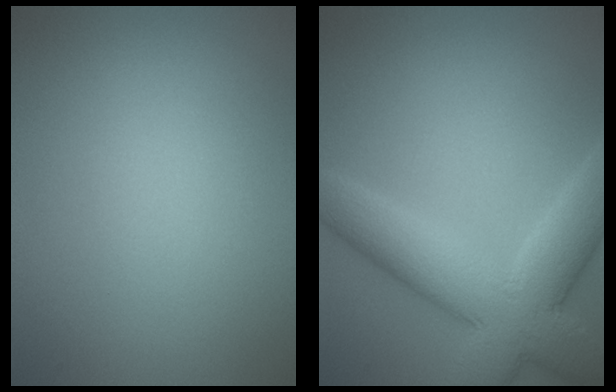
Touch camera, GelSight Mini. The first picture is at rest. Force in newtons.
{"total": 8.6, "press": 8.6, "slide": 0.5}